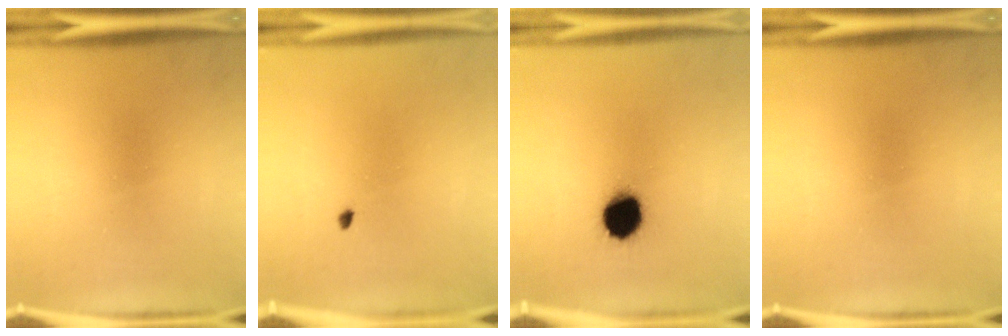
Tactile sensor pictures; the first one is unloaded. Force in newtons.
{"total": 0.6}
{"total": 11.1}
{"total": 0.0}